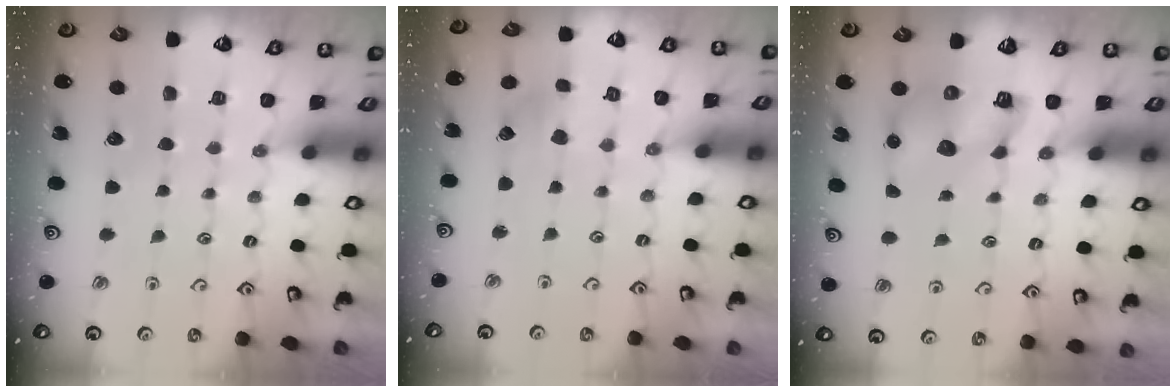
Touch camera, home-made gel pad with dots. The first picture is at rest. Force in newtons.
{"total": 2.6, "press": 2.6, "slide": 0.4}
{"total": 8.2, "press": 8.1, "slide": 1.3}